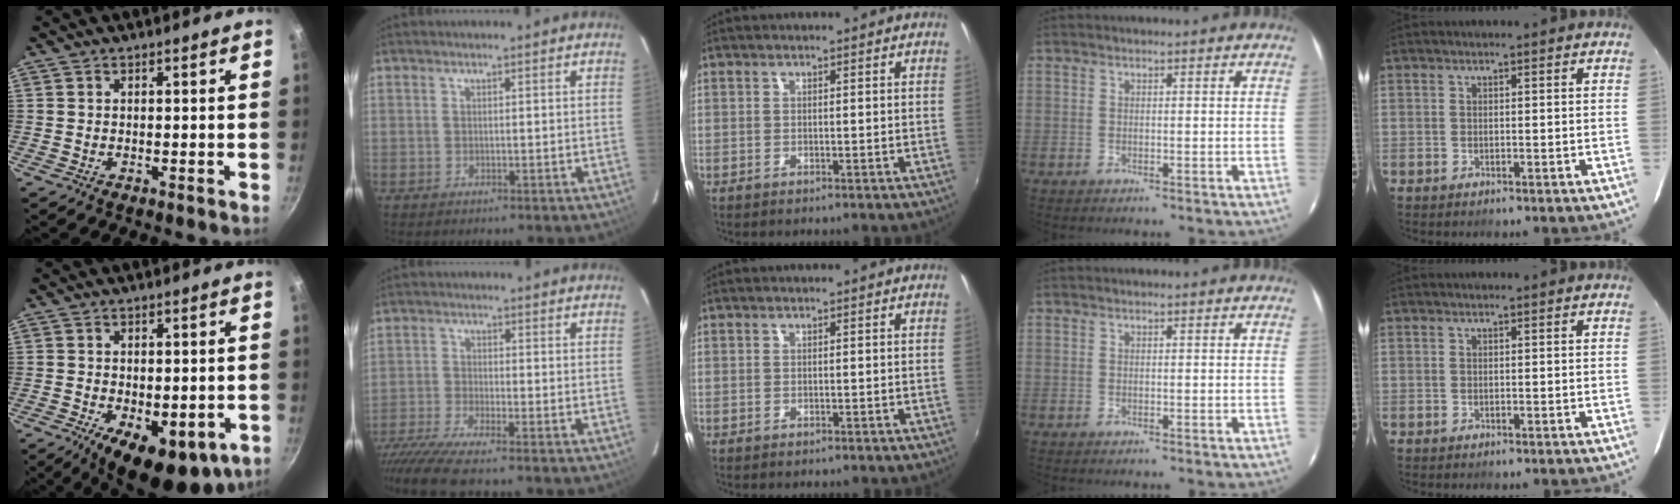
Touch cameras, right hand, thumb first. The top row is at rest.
{"thumb": {"total": 15.0, "force": [-5.4, 7.0, 12.1], "torque": [-0.140, -0.002, -0.064]}, "index": {"total": 9.1, "force": [-7.8, -0.1, 4.6], "torque": [-0.115, -0.036, -0.145]}}